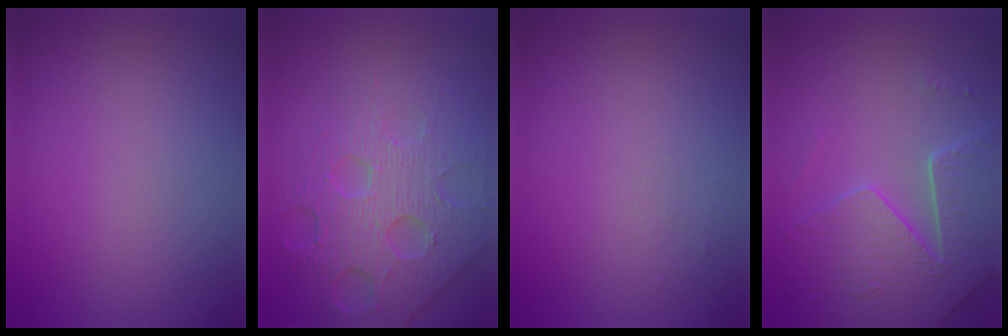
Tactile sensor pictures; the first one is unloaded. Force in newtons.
{"total": 6.3, "press": 5.1, "slide": 3.8}
{"total": 0.5, "press": 0.5, "slide": 0.2}
{"total": 5.7, "press": 4.8, "slide": 2.9}